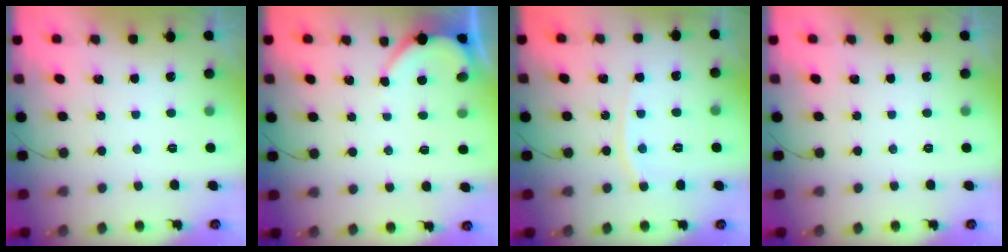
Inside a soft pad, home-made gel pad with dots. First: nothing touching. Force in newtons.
{"total": 2.9, "press": 2.9, "slide": 0.4}
{"total": 6.1, "press": 6.0, "slide": 0.8}
{"total": 0.0}